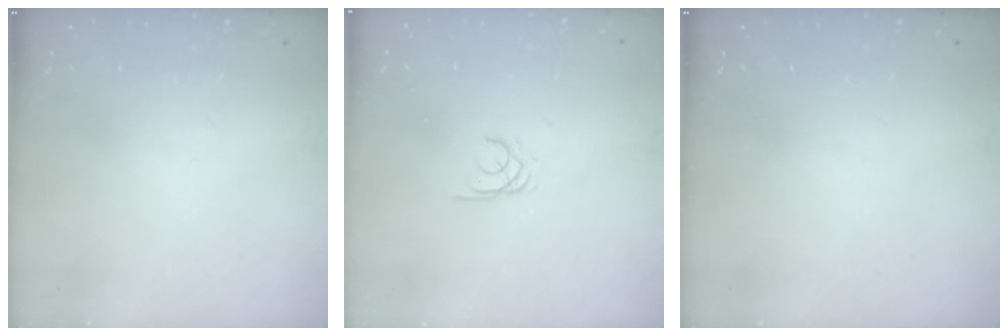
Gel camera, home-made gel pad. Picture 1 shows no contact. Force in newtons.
{"total": 1.7, "press": 1.7, "slide": 0.2}
{"total": 0.0}